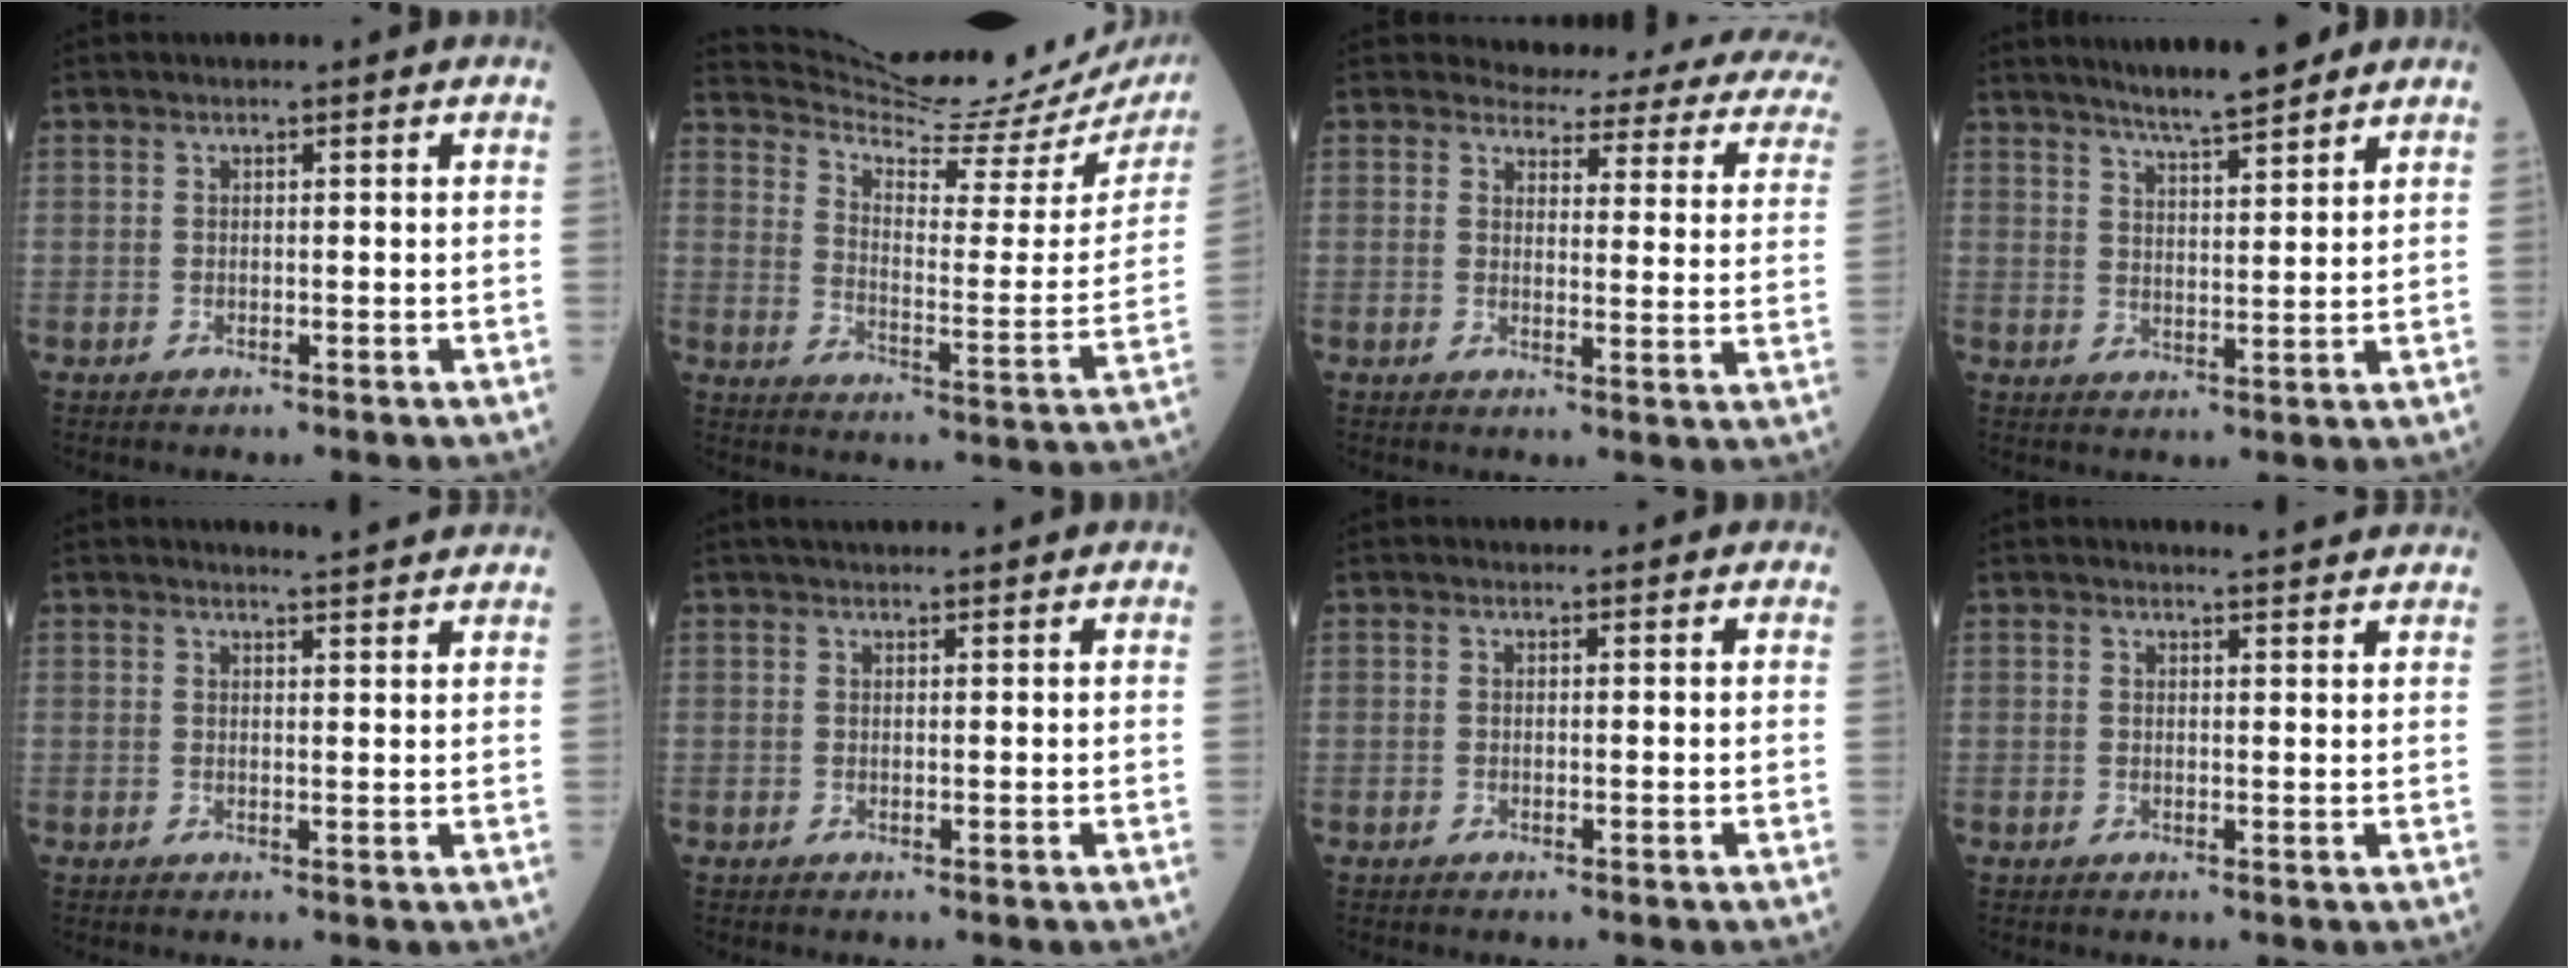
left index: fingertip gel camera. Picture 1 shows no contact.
{"total": 23.4, "force": [22.0, 2.1, 7.8], "torque": [-0.132, -0.077, 0.292]}
{"total": 16.4, "force": [15.0, 4.1, 5.1], "torque": [-0.033, -0.055, 0.139]}
{"total": 8.7, "force": [7.4, 0.4, 4.5], "torque": [-0.073, 0.012, 0.121]}
{"total": 5.9, "force": [5.6, -0.2, 1.7], "torque": [-0.028, 0.007, 0.059]}
{"total": 5.2, "force": [4.7, 0.5, 2.2], "torque": [-0.028, 0.034, 0.071]}
{"total": 1.9, "force": [1.7, 0.7, 0.5], "torque": [-0.009, 0.018, 0.017]}
{"total": 6.3, "force": [6.0, 0.1, 1.7], "torque": [-0.025, 0.007, 0.057]}